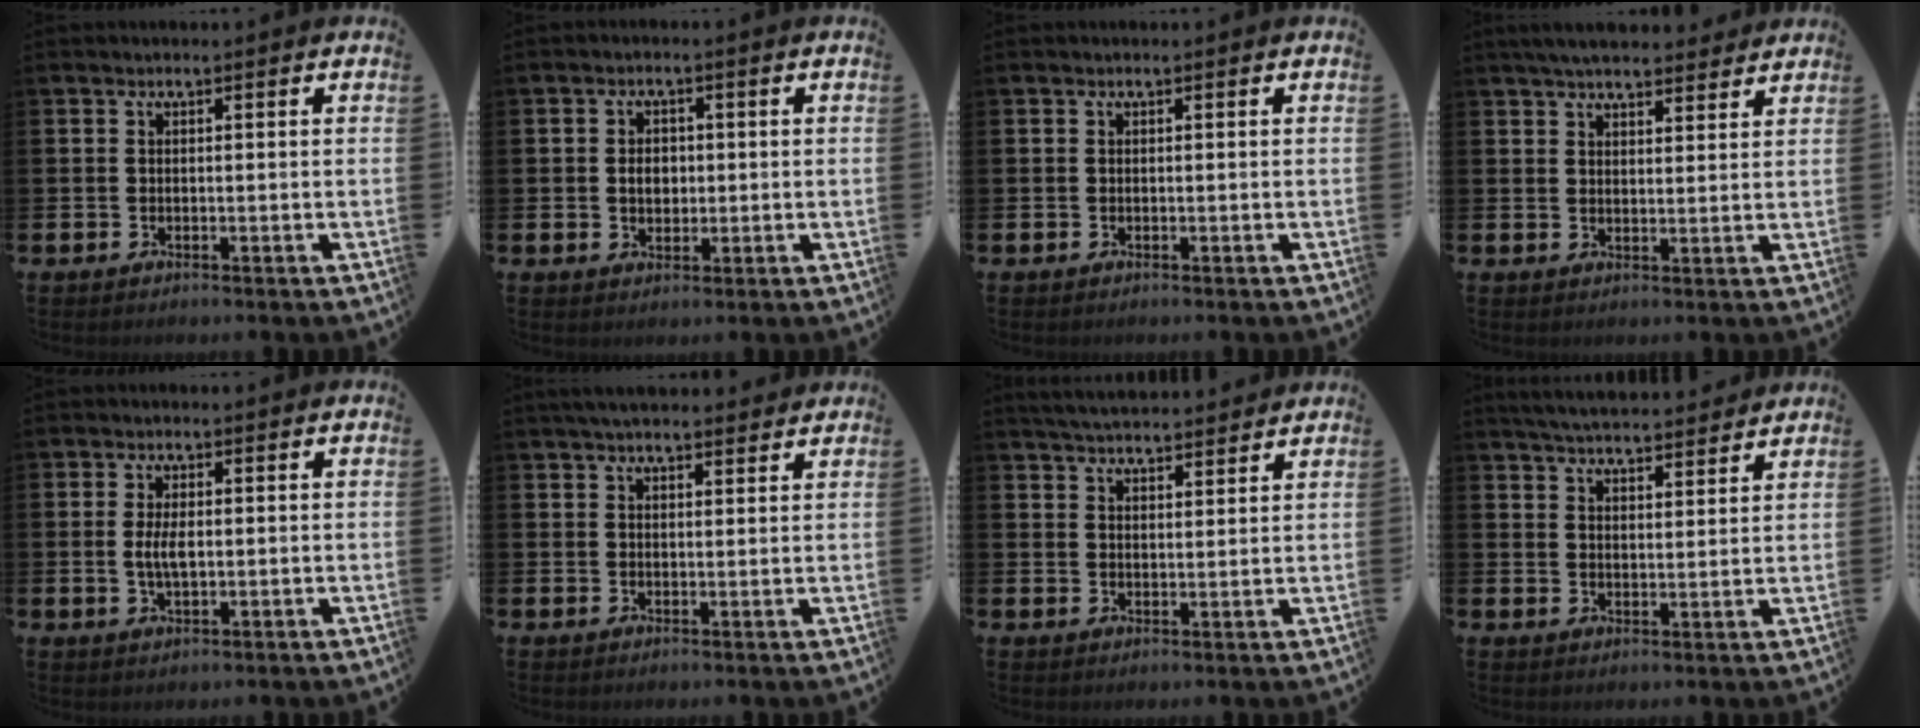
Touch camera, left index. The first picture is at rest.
{"total": 2.8, "force": [0.1, 2.2, 1.8], "torque": [-0.020, 0.002, -0.004]}
{"total": 0.0}
{"total": 4.7, "force": [4.5, 0.9, 1.1], "torque": [-0.030, -0.012, 0.084]}
{"total": 3.5, "force": [0.1, 1.5, 3.1], "torque": [-0.066, 0.001, -0.002]}
{"total": 3.4, "force": [3.2, 0.7, 0.9], "torque": [-0.022, -0.006, 0.059]}
{"total": 4.4, "force": [4.3, 0.3, 0.3], "torque": [-0.016, -0.023, 0.078]}
{"total": 5.1, "force": [5.0, 0.4, 0.6], "torque": [-0.024, -0.031, 0.089]}